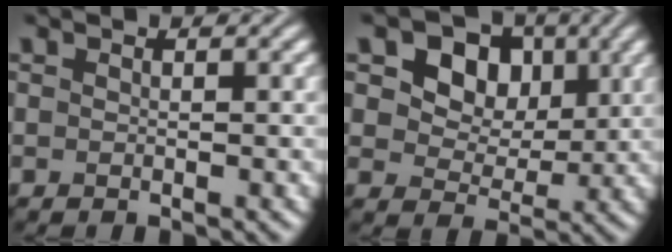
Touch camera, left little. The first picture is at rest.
{"total": 9.1, "force": [3.8, 6.8, 4.8], "torque": [-0.097, 0.006, 0.057]}